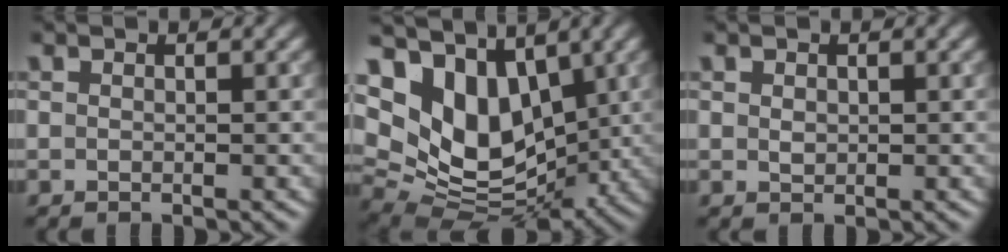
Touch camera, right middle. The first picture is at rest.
{"total": 11.4, "force": [3.8, 7.6, 7.7], "torque": [-0.150, -0.006, 0.066]}
{"total": 0.7, "force": [0.2, 0.5, 0.4], "torque": [-0.008, -0.002, 0.006]}